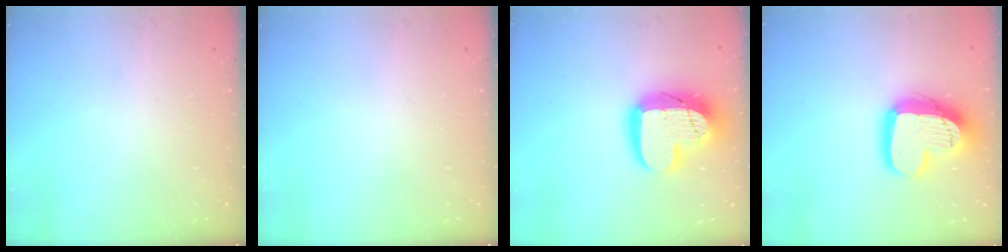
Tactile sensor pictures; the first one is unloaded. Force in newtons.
{"total": 0.0}
{"total": 20.6, "press": 20.6, "slide": 1.5}
{"total": 17.1, "press": 17.0, "slide": 1.5}